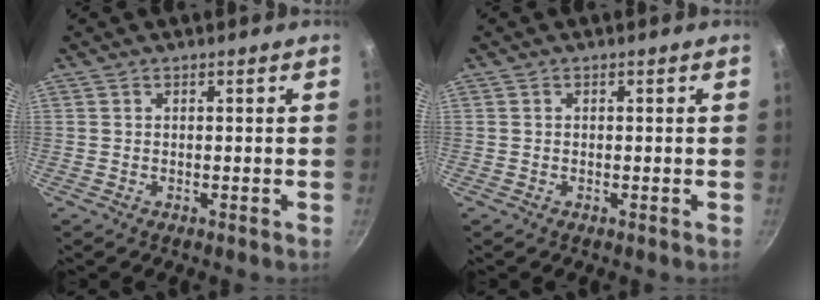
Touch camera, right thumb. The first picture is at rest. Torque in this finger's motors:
{"motor_torque": [-0.30, 0.05, -0.21, -0.20, -0.01]}